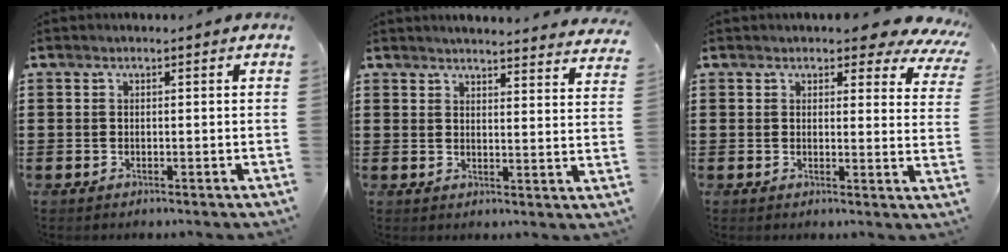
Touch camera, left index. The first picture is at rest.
{"total": 3.4, "force": [3.3, -0.5, 0.2], "torque": [-0.018, -0.021, 0.059]}
{"total": 4.5, "force": [3.9, 1.4, 1.9], "torque": [-0.026, -0.019, 0.066]}